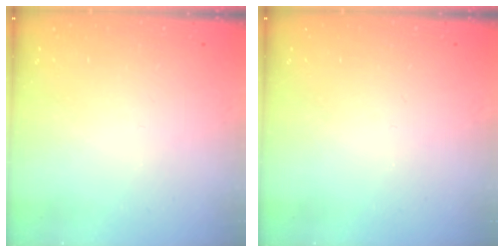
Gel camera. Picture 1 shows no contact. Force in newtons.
{"total": 0.0}